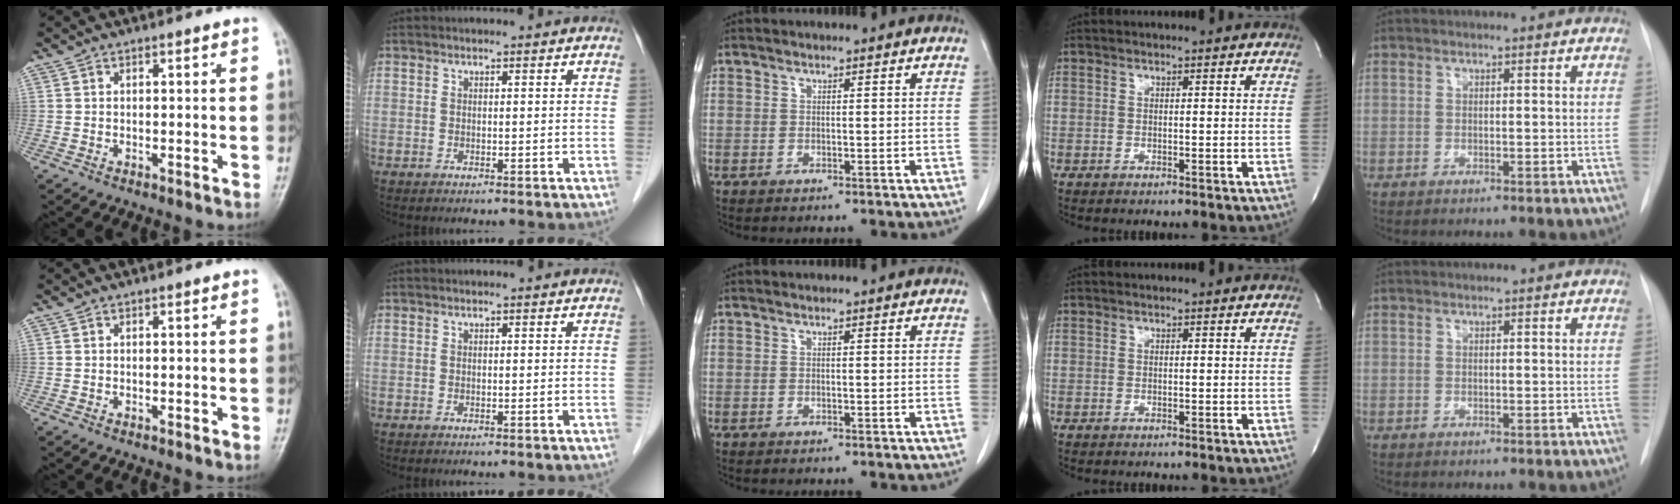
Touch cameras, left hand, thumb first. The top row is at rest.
{}